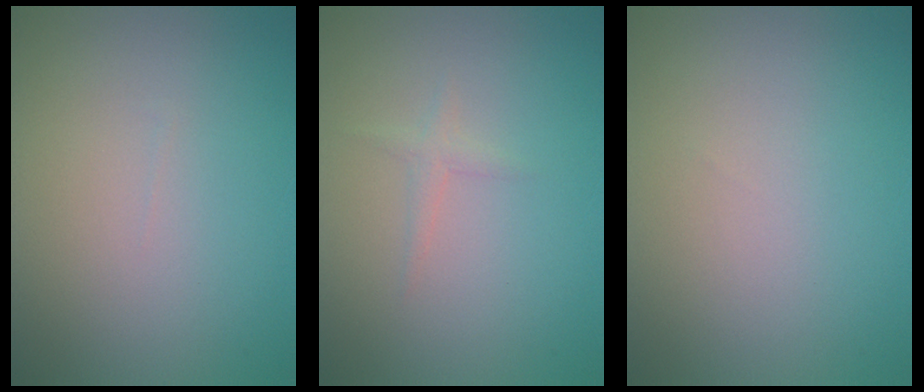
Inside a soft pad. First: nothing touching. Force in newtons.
{"total": 0.9, "press": 0.8, "slide": 0.0}
{"total": 0.0}